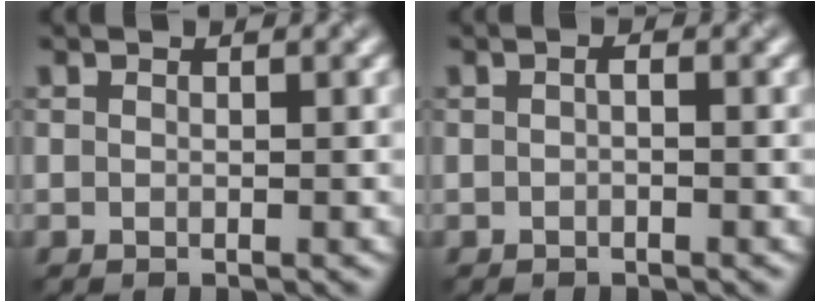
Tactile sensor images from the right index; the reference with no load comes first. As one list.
[{"total": 0.6, "force": [-0.2, 0.1, 0.6], "torque": [-0.012, 0.001, -0.004]}]